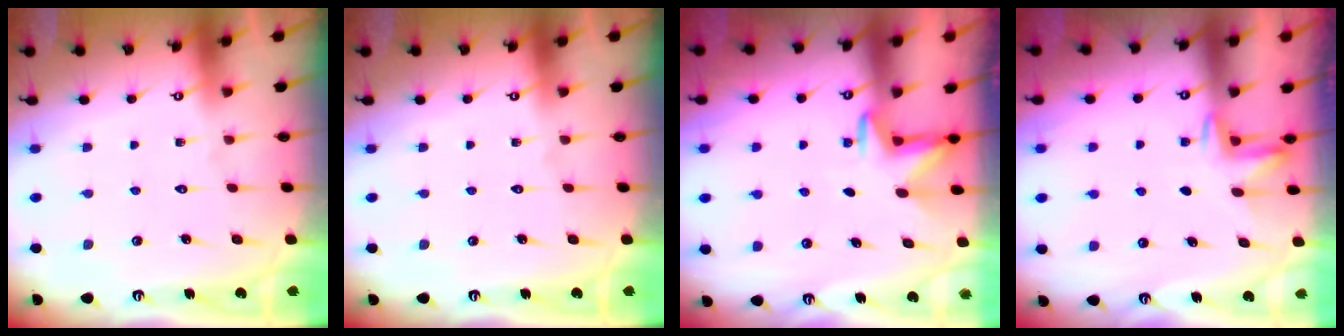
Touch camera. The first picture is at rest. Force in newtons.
{"total": 0.0}
{"total": 3.0, "press": 3.0, "slide": 0.4}
{"total": 2.3, "press": 2.2, "slide": 0.4}